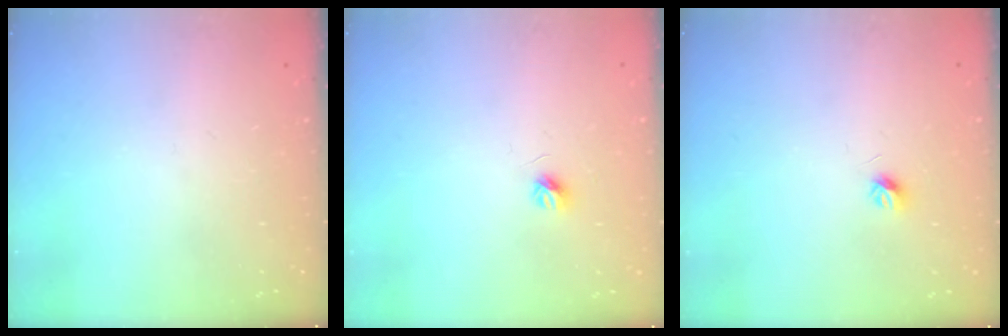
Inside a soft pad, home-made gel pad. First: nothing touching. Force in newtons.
{"total": 3.6, "press": 3.6, "slide": 0.4}
{"total": 4.0, "press": 3.9, "slide": 0.9}